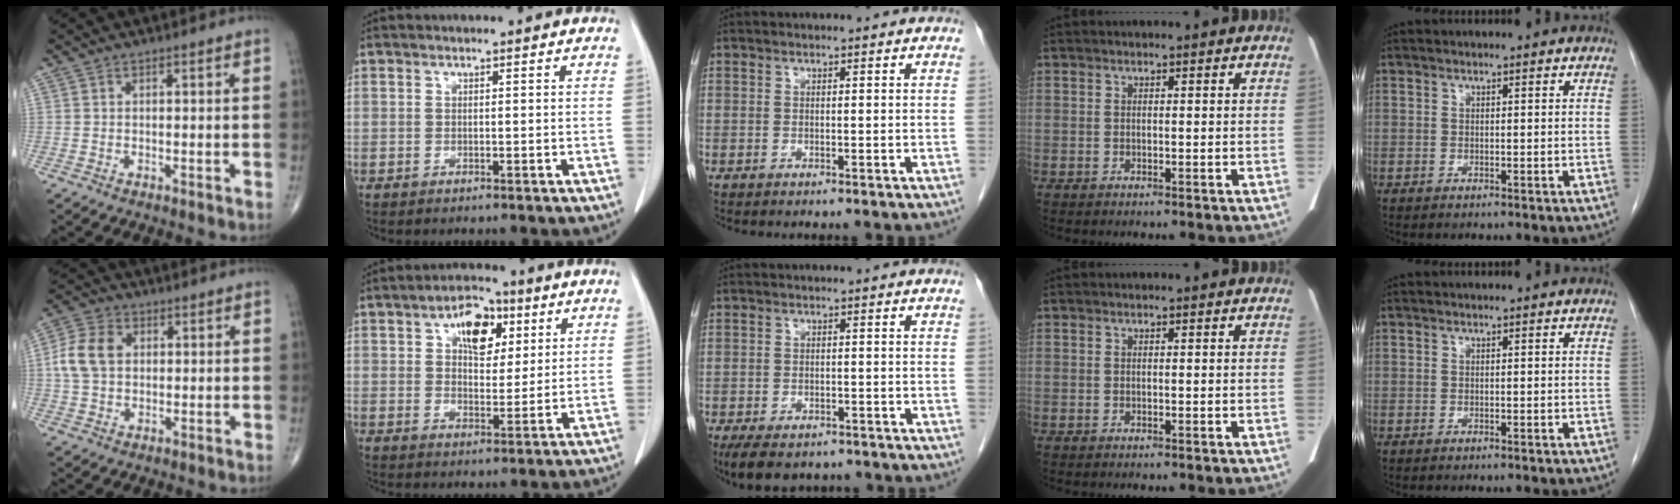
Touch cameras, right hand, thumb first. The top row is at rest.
{"thumb": {"total": 8.2, "force": [1.1, 6.0, 5.5], "torque": [-0.106, 0.012, 0.017]}, "index": {"total": 8.5, "force": [3.6, 4.8, 5.9], "torque": [-0.093, 0.019, 0.059]}, "middle": {"total": 8.3, "force": [-6.4, 3.8, 3.7], "torque": [-0.061, -0.007, -0.092]}}